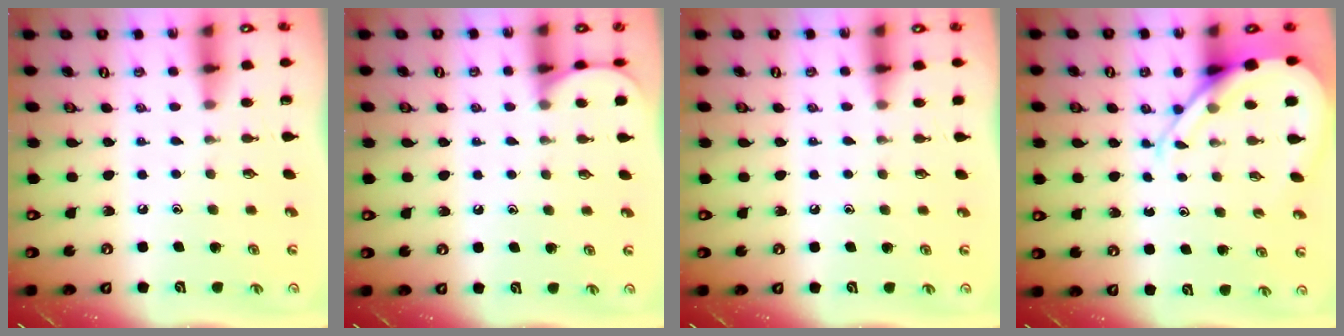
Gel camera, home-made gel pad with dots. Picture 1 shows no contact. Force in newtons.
{"total": 3.9, "press": 3.8, "slide": 0.5}
{"total": 3.6, "press": 3.6, "slide": 0.4}
{"total": 10.0, "press": 10.0, "slide": 0.7}